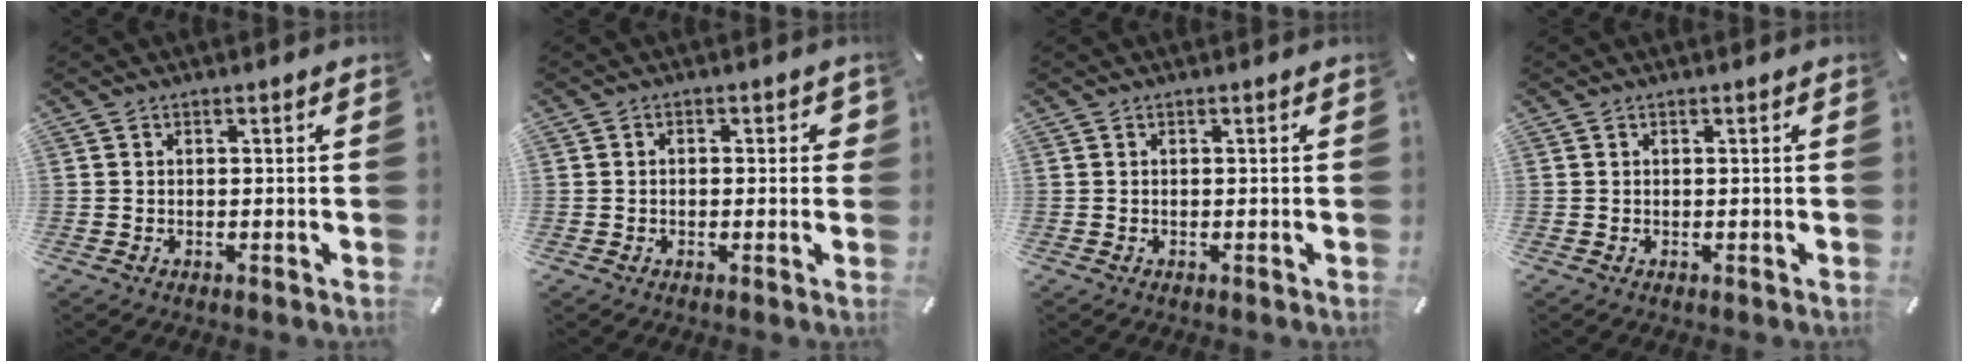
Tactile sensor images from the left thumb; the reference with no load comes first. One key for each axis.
{"total": 2.1, "fx": -0.5, "fy": 1.5, "fz": 1.4, "tx": -0.017, "ty": 0.006, "tz": -0.012}
{"total": 0.0}
{"total": 0.0}